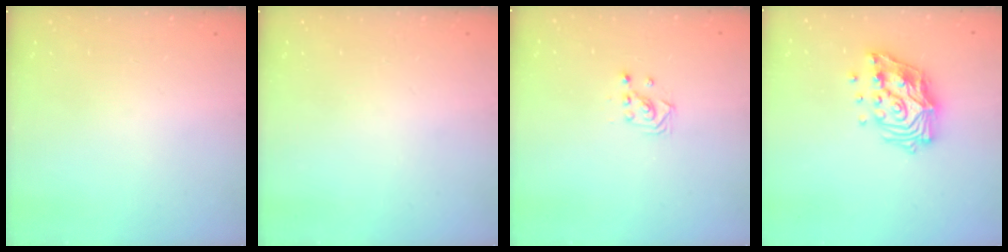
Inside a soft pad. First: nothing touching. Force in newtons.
{"total": 0.0}
{"total": 2.9, "press": 2.9, "slide": 0.3}
{"total": 15.4, "press": 15.3, "slide": 2.1}